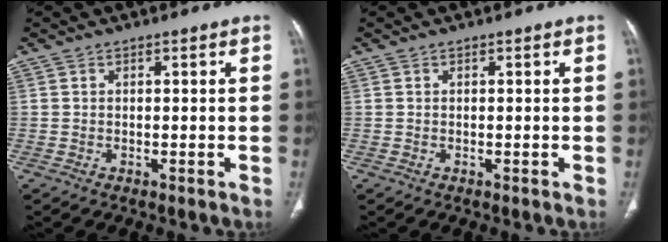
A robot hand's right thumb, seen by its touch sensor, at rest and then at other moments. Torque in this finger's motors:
{"motor_torque": [0.00, 0.00, -0.01, 0.01, 0.01]}